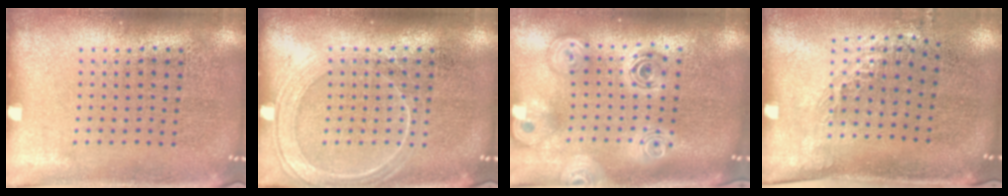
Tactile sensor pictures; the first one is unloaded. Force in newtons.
{"total": 2.2, "press": 2.1, "slide": 0.4}
{"total": 2.6, "press": 1.9, "slide": 1.8}
{"total": 1.2, "press": 0.9, "slide": 0.7}